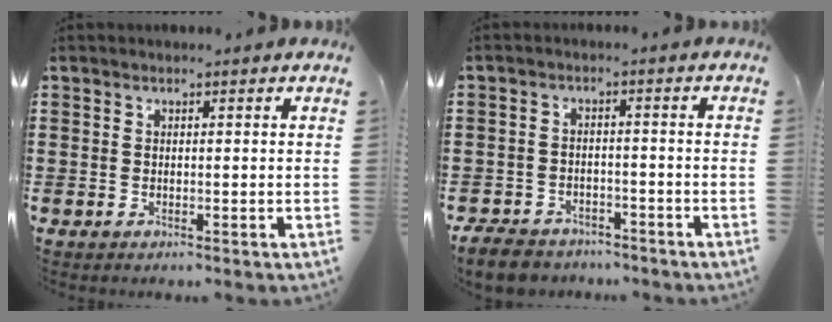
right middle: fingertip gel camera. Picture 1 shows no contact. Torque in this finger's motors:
{"motor_torque": [0.19, -0.10, 0.05, 0.07]}